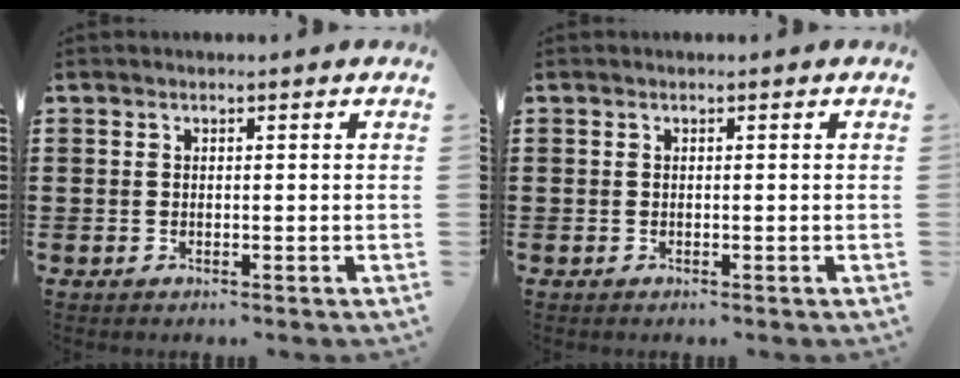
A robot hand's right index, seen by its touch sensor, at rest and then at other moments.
{"total": 0.0}